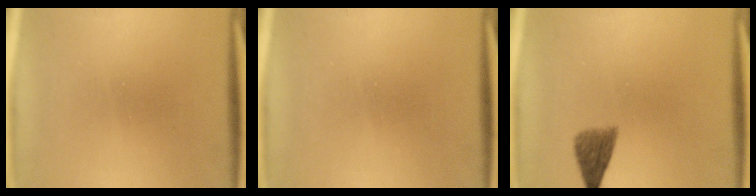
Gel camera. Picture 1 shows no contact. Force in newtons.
{"total": 0.0}
{"total": 4.3}